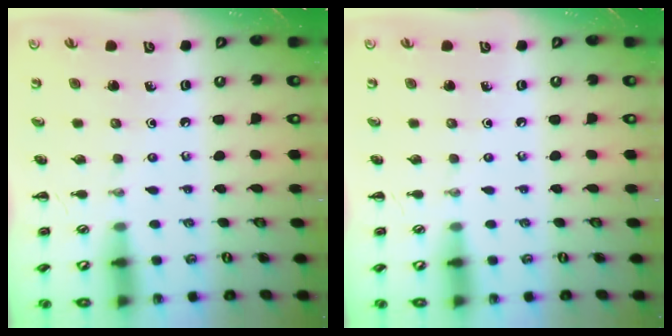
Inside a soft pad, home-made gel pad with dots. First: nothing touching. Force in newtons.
{"total": 0.0}